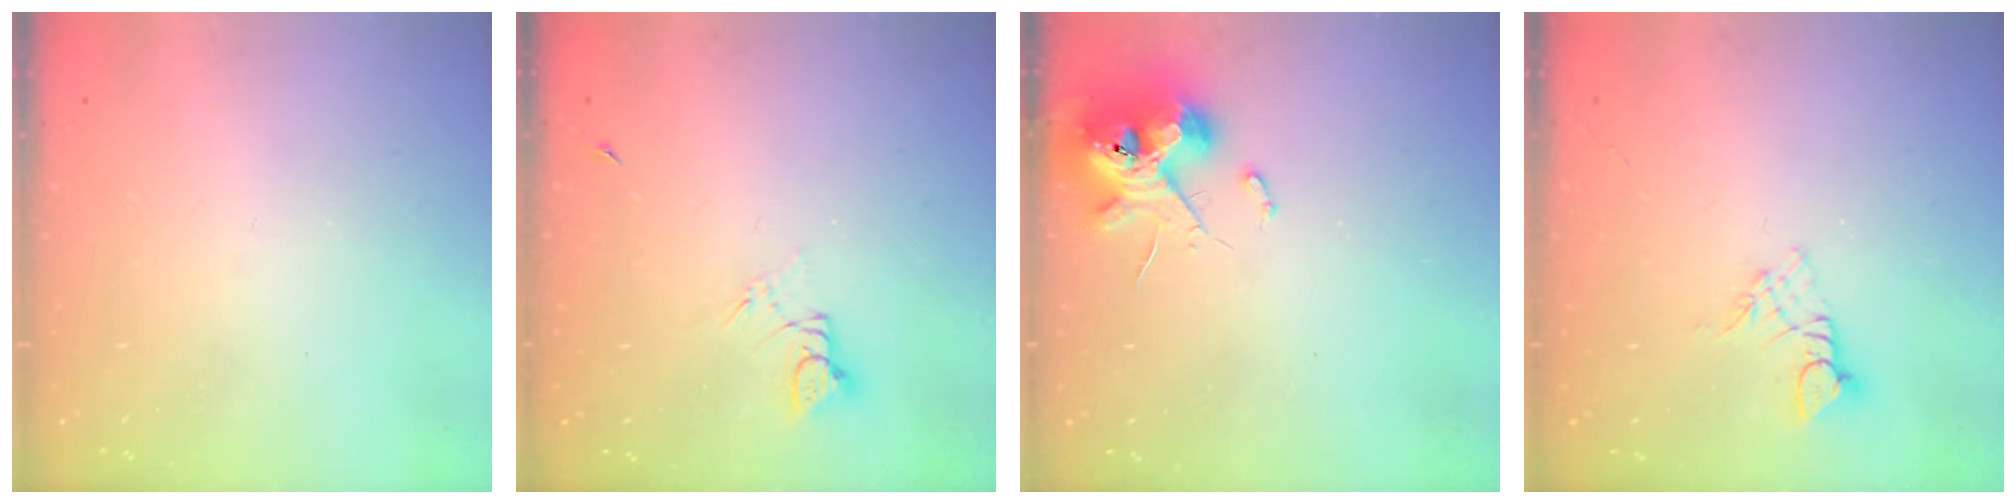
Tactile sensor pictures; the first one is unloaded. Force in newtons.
{"total": 1.5, "press": 1.5, "slide": 0.2}
{"total": 11.2, "press": 11.1, "slide": 1.6}
{"total": 2.8, "press": 2.7, "slide": 0.3}